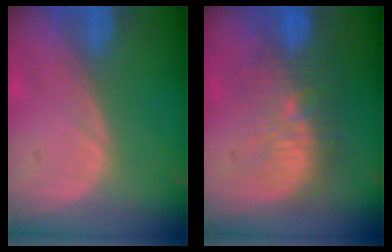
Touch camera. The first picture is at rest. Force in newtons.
{"total": 9.8, "press": 9.0, "slide": 3.8}